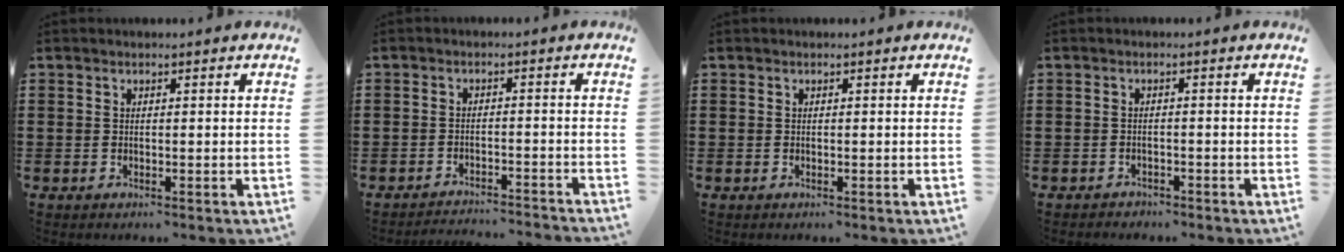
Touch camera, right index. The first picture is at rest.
{"total": 2.6, "force": [-2.6, -0.1, 0.0], "torque": [-0.004, 0.000, -0.057]}
{"total": 0.0}
{"total": 1.0, "force": [-1.0, 0.3, -0.1], "torque": [-0.002, 0.003, -0.023]}